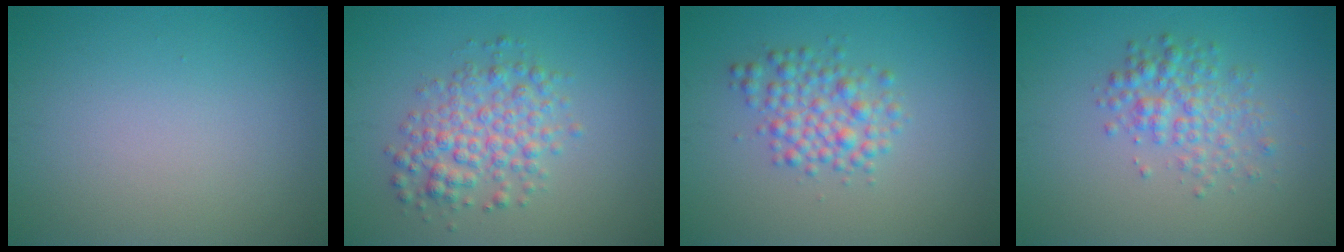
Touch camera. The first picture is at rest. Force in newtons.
{"total": 4.2, "press": 4.2, "slide": 0.1}
{"total": 3.2, "press": 3.2, "slide": 0.1}
{"total": 3.2, "press": 3.2, "slide": 0.0}